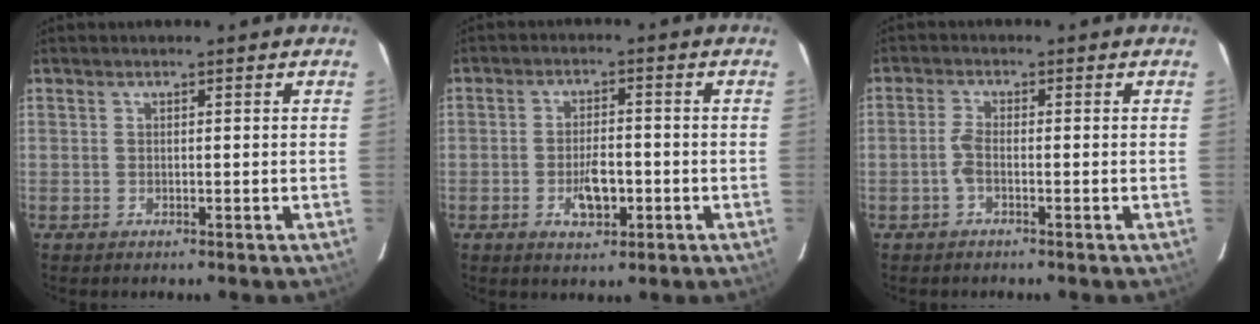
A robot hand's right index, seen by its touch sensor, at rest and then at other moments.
{"total": 5.8, "force": [-2.0, 2.6, 4.8], "torque": [-0.094, -0.002, -0.028]}
{"total": 2.2, "force": [-1.0, 0.6, 1.9], "torque": [-0.048, 0.004, -0.024]}